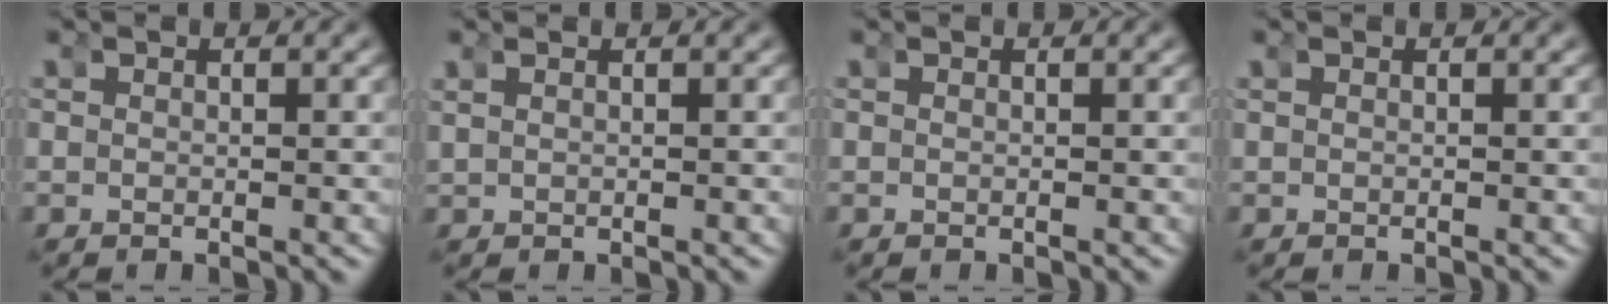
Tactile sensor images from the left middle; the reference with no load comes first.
{"total": 0.8, "force": [0.4, 0.4, 0.5], "torque": [-0.009, 0.003, 0.009]}
{"total": 0.0}
{"total": 0.0}